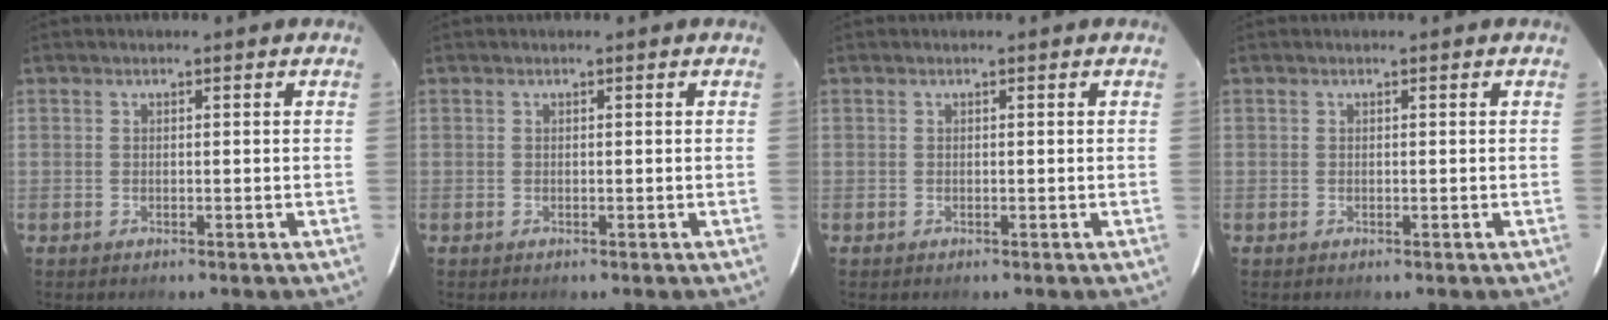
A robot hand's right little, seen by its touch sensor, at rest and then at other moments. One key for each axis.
{"total": 0.0}
{"total": 0.0}
{"total": 0.0}